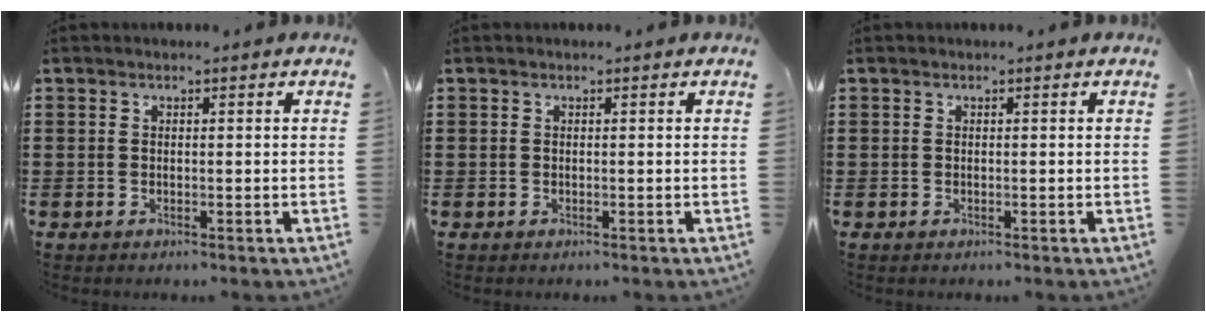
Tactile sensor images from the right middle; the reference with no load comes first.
{"total": 0.0}
{"total": 0.0}